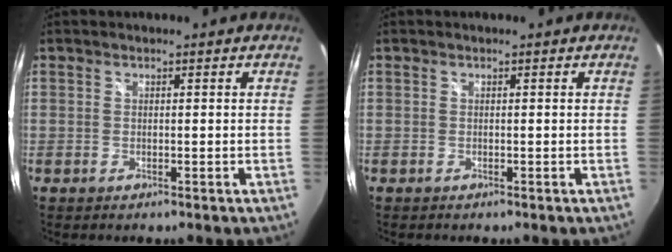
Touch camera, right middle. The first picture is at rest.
{"total": 0.0}